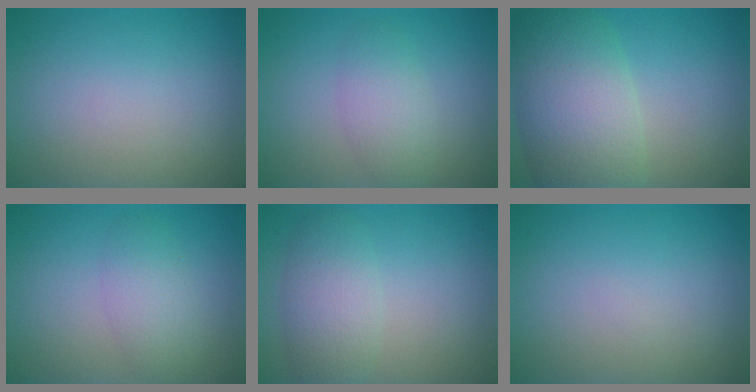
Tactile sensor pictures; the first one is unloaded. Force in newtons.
{"total": 3.0, "press": 3.0, "slide": 0.2}
{"total": 9.7, "press": 9.7, "slide": 0.4}
{"total": 2.8, "press": 2.8, "slide": 0.1}
{"total": 3.9, "press": 3.9, "slide": 0.1}
{"total": 0.0}